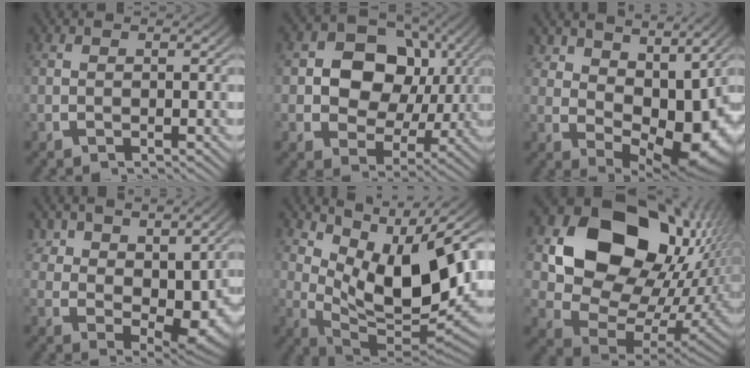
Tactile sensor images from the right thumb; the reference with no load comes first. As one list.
[{"total": 10.7, "force": [0.7, 8.5, 6.4], "torque": [-0.126, -0.029, 0.017]}, {"total": 8.1, "force": [1.0, 4.6, 6.7], "torque": [-0.110, -0.035, 0.040]}, {"total": 5.5, "force": [1.6, 3.0, 4.3], "torque": [-0.078, -0.027, 0.050]}, {"total": 14.3, "force": [2.7, 8.1, 11.5], "torque": [-0.199, -0.036, 0.059]}, {"total": 18.4, "force": [1.4, 12.5, 13.4], "torque": [-0.265, -0.054, 0.048]}]